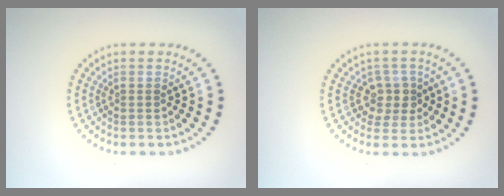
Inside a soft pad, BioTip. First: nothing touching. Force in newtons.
{"total": 2.2, "press": 1.9, "slide": 1.1}